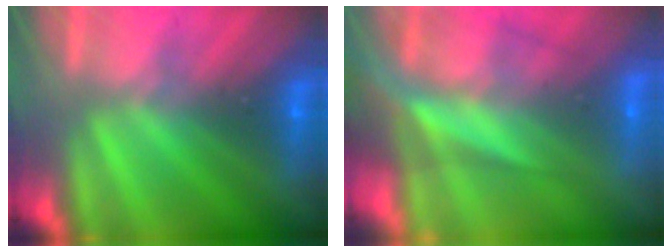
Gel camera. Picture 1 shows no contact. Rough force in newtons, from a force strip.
{"total": 6.9}